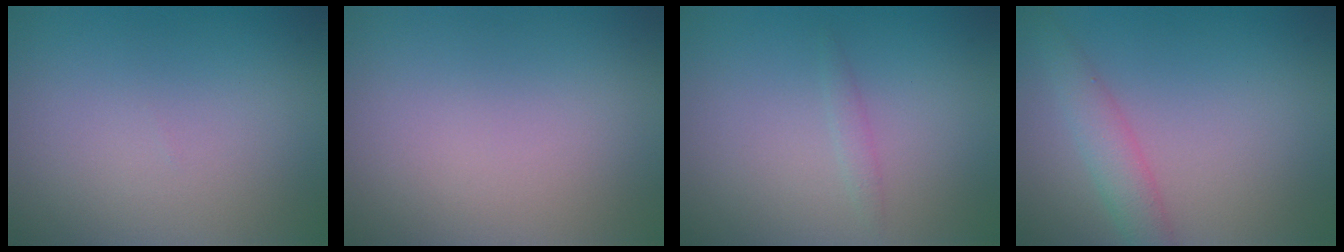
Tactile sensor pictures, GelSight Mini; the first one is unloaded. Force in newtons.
{"total": 0.0}
{"total": 0.8, "press": 0.8, "slide": 0.1}
{"total": 2.7, "press": 2.7, "slide": 0.2}